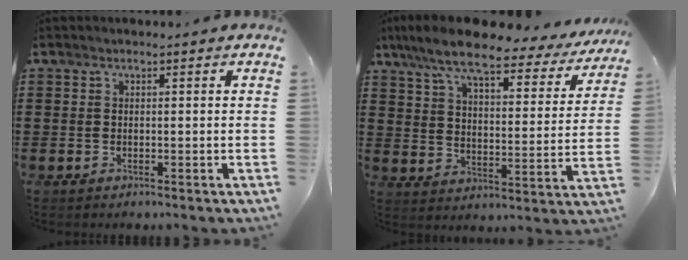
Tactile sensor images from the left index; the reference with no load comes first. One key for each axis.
{"total": 9.6, "fx": 7.9, "fy": 1.5, "fz": 5.3, "tx": -0.132, "ty": -0.036, "tz": 0.133}